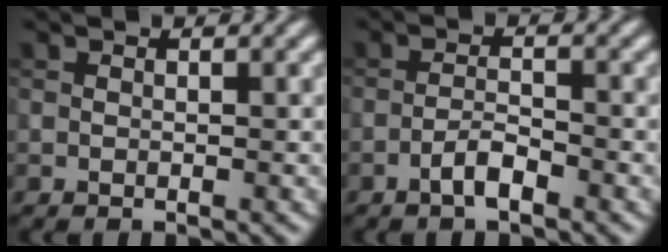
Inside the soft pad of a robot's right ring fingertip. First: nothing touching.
{"total": 2.0, "force": [-1.3, 0.5, 1.5], "torque": [-0.029, 0.006, -0.029]}